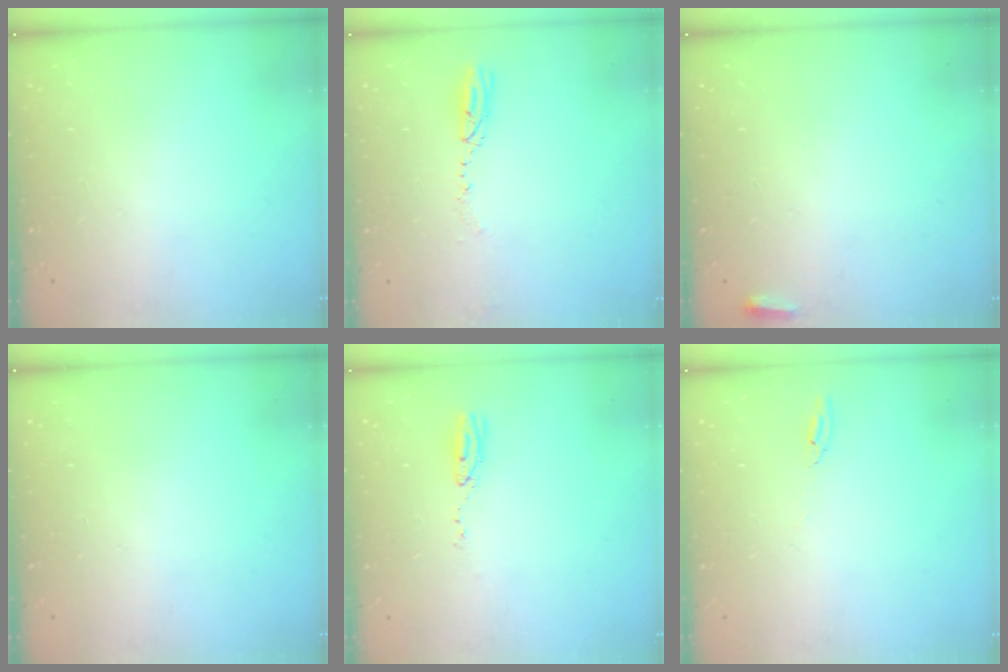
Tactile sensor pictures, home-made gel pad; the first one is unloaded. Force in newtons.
{"total": 3.6, "press": 3.5, "slide": 0.7}
{"total": 2.7, "press": 2.6, "slide": 0.9}
{"total": 0.0}
{"total": 14.7, "press": 6.3, "slide": 13.3}
{"total": 3.5, "press": 3.5, "slide": 0.4}